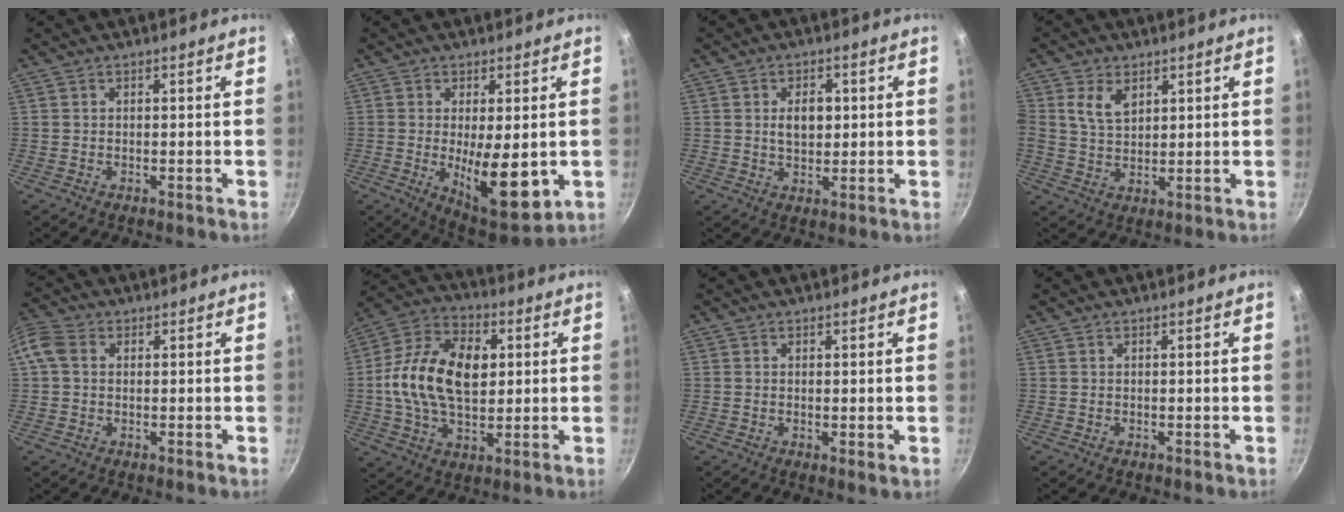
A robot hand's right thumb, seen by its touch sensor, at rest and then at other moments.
{"total": 12.7, "force": [-1.3, 4.6, 11.7], "torque": [-0.166, -0.019, -0.003]}
{"total": 5.4, "force": [0.7, 3.5, 4.0], "torque": [-0.047, -0.001, 0.011]}
{"total": 6.1, "force": [2.4, 4.1, 3.9], "torque": [-0.066, -0.009, 0.047]}
{"total": 5.9, "force": [1.0, 4.5, 3.7], "torque": [-0.081, 0.015, 0.008]}
{"total": 18.1, "force": [1.8, 11.5, 13.9], "torque": [-0.230, 0.017, 0.019]}
{"total": 1.1, "force": [0.1, 0.2, 1.1], "torque": [-0.018, -0.006, 0.000]}
{"total": 0.0}